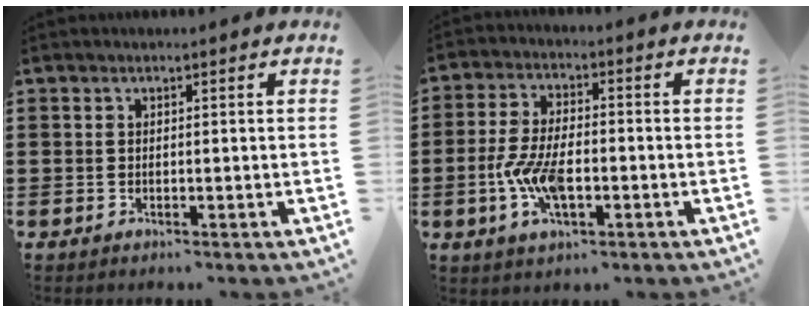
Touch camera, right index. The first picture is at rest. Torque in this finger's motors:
{"motor_torque": [2.14, 0.00, 0.94, 0.21]}